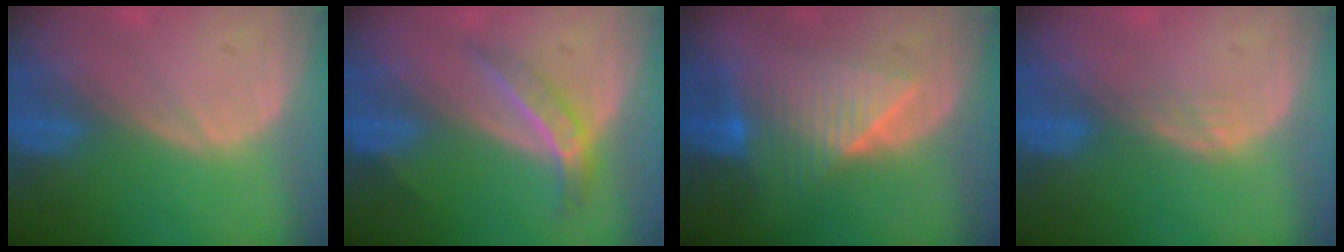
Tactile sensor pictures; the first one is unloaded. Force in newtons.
{"total": 4.3, "press": 4.0, "slide": 1.6}
{"total": 7.8, "press": 7.4, "slide": 2.6}
{"total": 1.5, "press": 1.5, "slide": 0.3}